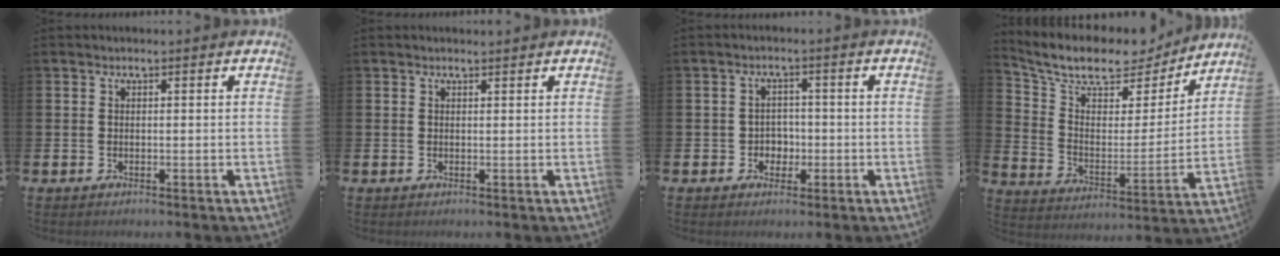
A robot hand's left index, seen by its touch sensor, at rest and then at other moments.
{"total": 0.5, "force": [0.5, 0.0, 0.0], "torque": [0.008, -0.003, 0.008]}
{"total": 2.4, "force": [-0.7, 2.2, 0.7], "torque": [-0.011, 0.002, -0.021]}
{"total": 10.0, "force": [8.8, 3.7, 3.1], "torque": [-0.098, -0.062, 0.148]}